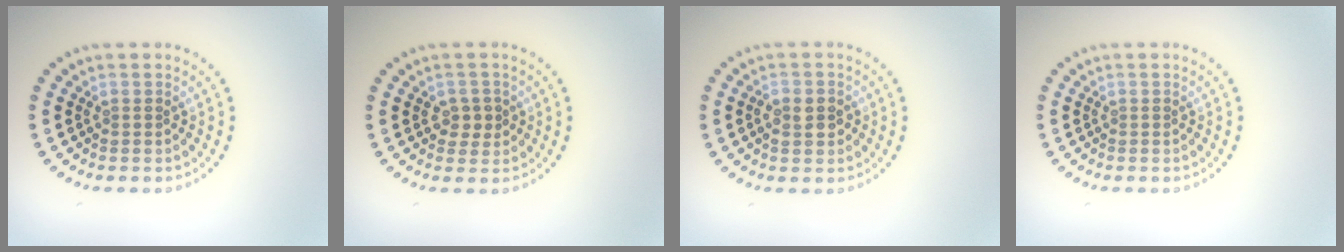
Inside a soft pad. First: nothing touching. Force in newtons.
{"total": 1.8, "press": 1.7, "slide": 0.5}
{"total": 2.2, "press": 2.2, "slide": 0.3}
{"total": 0.0}